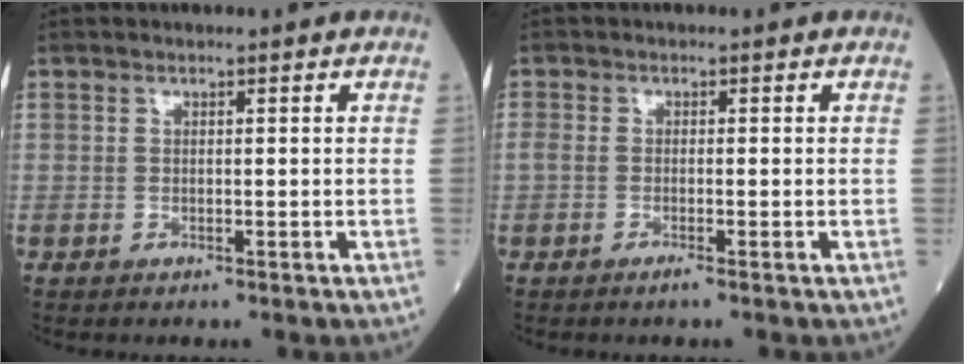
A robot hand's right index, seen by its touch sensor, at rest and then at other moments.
{"total": 1.7, "force": [-1.0, 0.2, 1.4], "torque": [-0.034, -0.003, -0.022]}